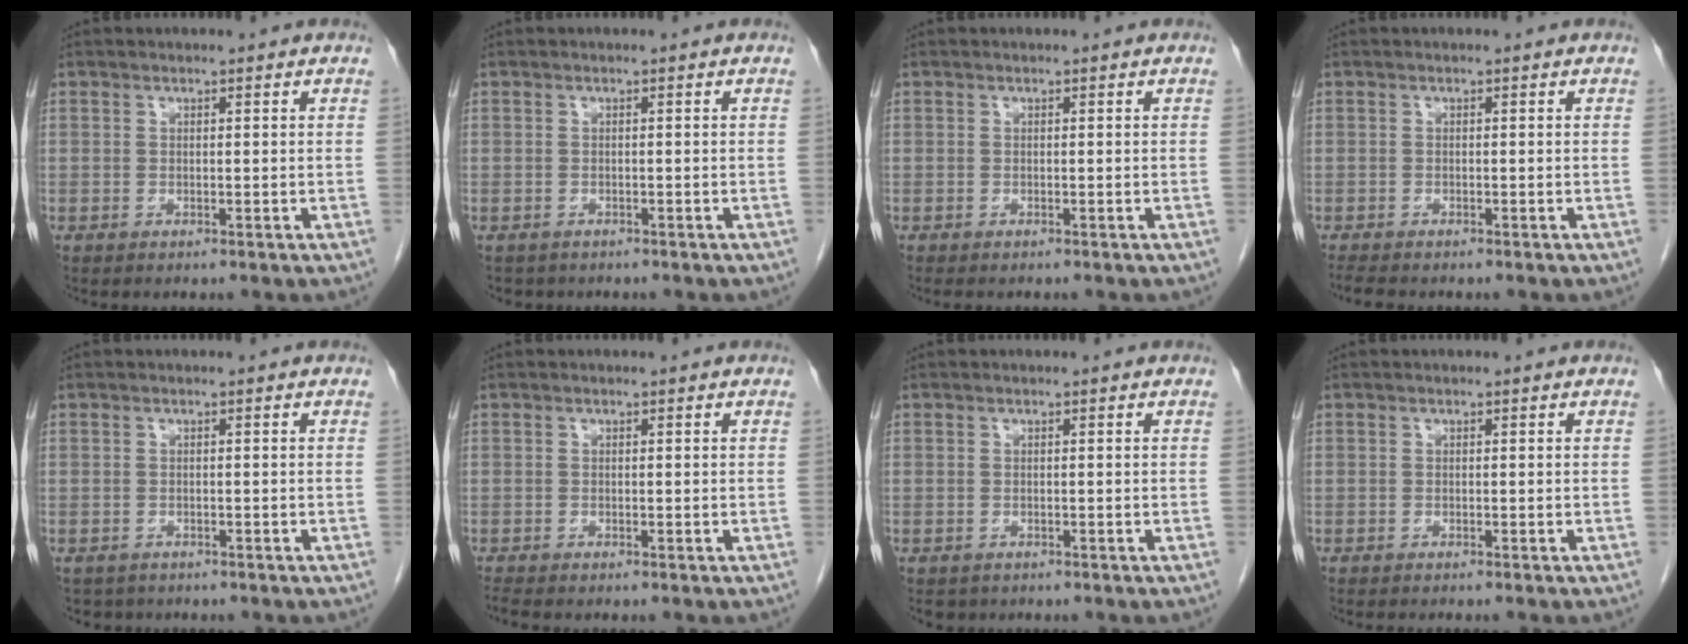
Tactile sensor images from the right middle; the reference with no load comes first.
{"total": 2.0, "force": [-1.6, 1.2, 0.2], "torque": [-0.012, 0.000, -0.023]}
{"total": 1.4, "force": [-1.2, 0.4, 0.6], "torque": [-0.012, -0.004, -0.013]}
{"total": 2.4, "force": [-2.1, 0.5, 1.1], "torque": [-0.024, -0.007, -0.033]}
{"total": 2.8, "force": [-2.3, 1.6, 0.1], "torque": [-0.007, 0.000, -0.034]}
{"total": 0.9, "force": [-0.9, -0.2, 0.1], "torque": [-0.014, -0.006, -0.019]}
{"total": 1.5, "force": [-1.1, 1.0, 0.2], "torque": [-0.012, -0.001, -0.012]}
{"total": 1.8, "force": [-1.6, -0.2, 0.9], "torque": [-0.009, 0.001, -0.021]}